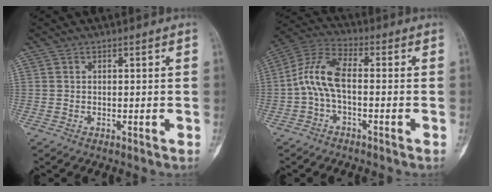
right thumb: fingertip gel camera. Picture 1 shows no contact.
{"total": 8.6, "force": [-1.2, 3.9, 7.6], "torque": [-0.159, 0.031, -0.035]}